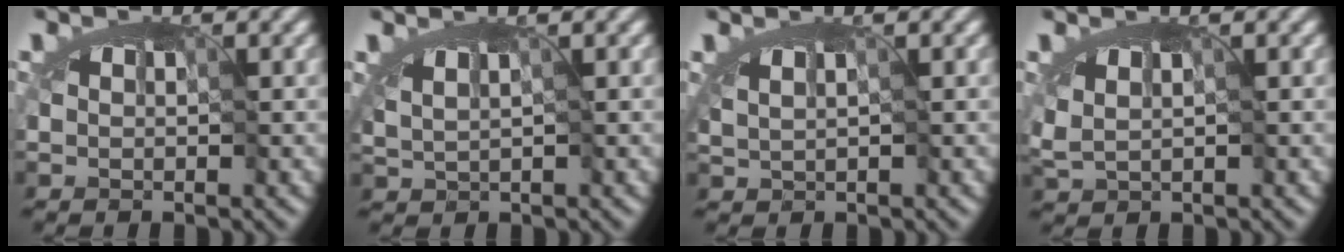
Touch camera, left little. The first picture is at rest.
{"total": 1.1, "force": [-0.1, 0.5, 0.9], "torque": [-0.011, -0.001, 0.003]}
{"total": 0.7, "force": [-0.1, 0.3, 0.6], "torque": [-0.006, -0.004, 0.001]}
{"total": 1.6, "force": [0.0, 0.9, 1.4], "torque": [-0.024, 0.005, 0.007]}